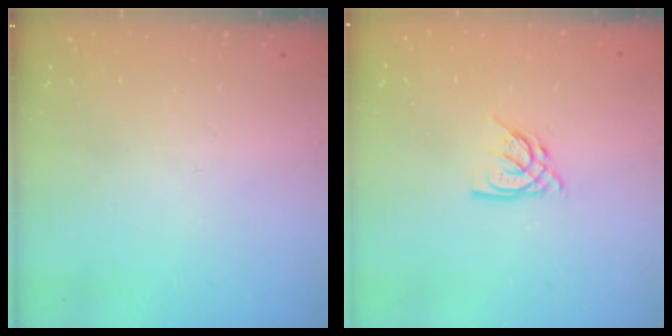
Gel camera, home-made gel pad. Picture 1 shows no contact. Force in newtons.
{"total": 5.4, "press": 5.4, "slide": 0.1}